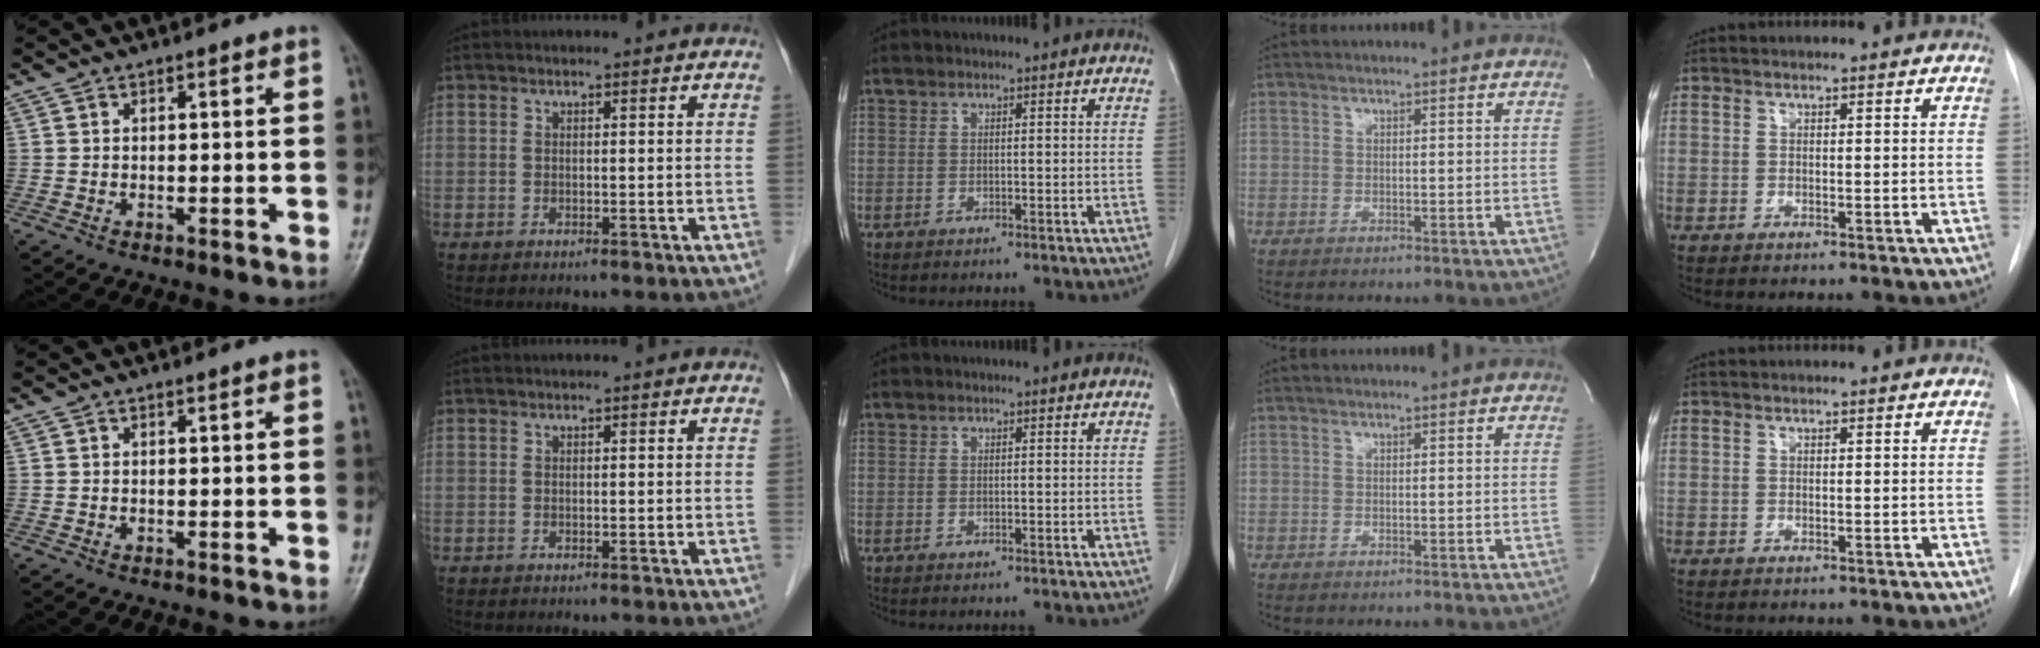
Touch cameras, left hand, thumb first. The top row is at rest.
{}